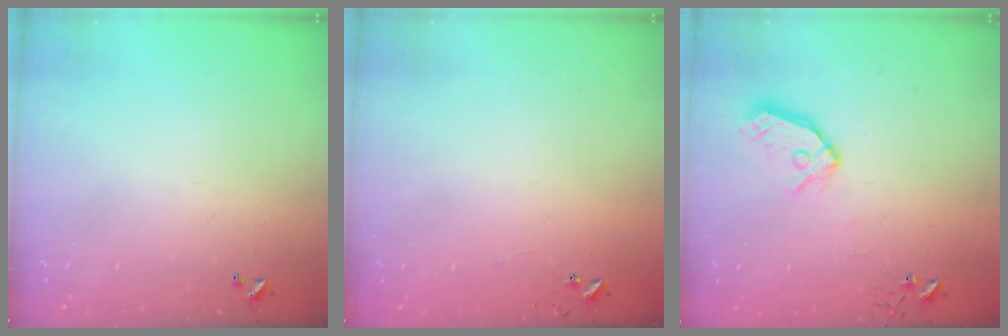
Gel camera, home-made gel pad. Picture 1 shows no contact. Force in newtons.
{"total": 4.7, "press": 4.7, "slide": 0.5}
{"total": 9.9, "press": 9.8, "slide": 1.3}